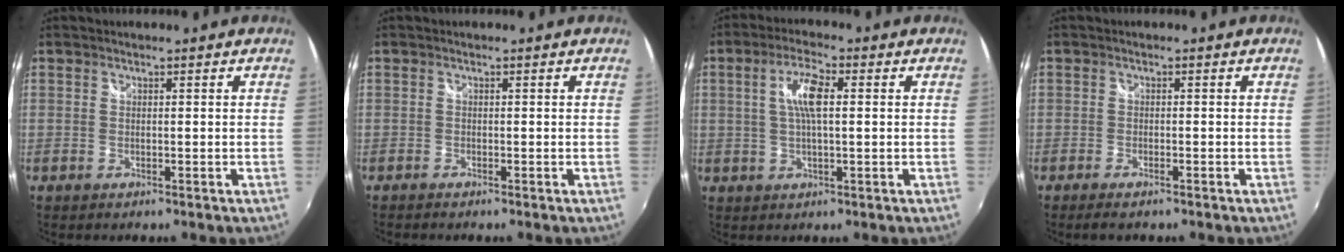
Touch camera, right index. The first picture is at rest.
{"total": 0.8, "force": [-0.8, 0.3, 0.2], "torque": [-0.008, -0.004, -0.017]}
{"total": 6.5, "force": [1.0, 1.9, 6.2], "torque": [-0.116, 0.008, 0.020]}
{"total": 2.5, "force": [-2.0, 0.6, 1.4], "torque": [-0.034, -0.006, -0.037]}